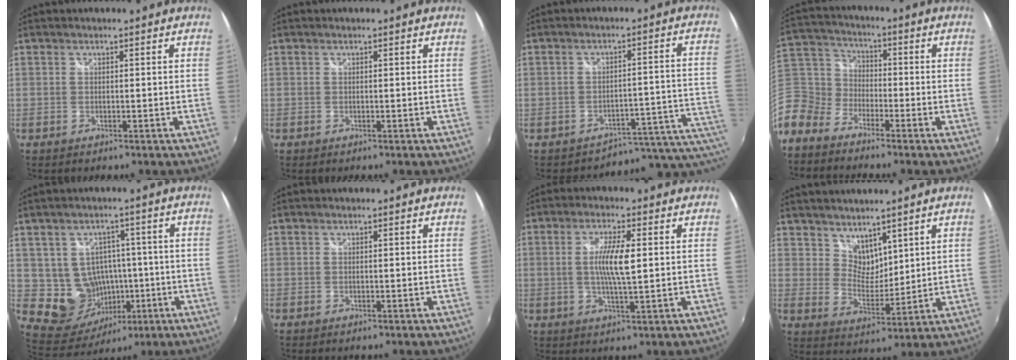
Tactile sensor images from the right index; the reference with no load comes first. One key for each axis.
{"total": 0.0}
{"total": 9.5, "fx": -7.4, "fy": 3.9, "fz": 4.3, "tx": -0.041, "ty": 0.009, "tz": -0.097}
{"total": 13.3, "fx": -8.4, "fy": 9.4, "fz": 4.2, "tx": -0.143, "ty": 0.021, "tz": -0.189}
{"total": 11.0, "fx": -0.7, "fy": 10.5, "fz": 3.3, "tx": -0.081, "ty": 0.015, "tz": 0.017}
{"total": 0.0}
{"total": 7.0, "fx": 0.6, "fy": 1.0, "fz": 6.9, "tx": -0.127, "ty": -0.002, "tz": 0.010}
{"total": 6.2, "fx": 4.8, "fy": 3.4, "fz": 1.9, "tx": -0.022, "ty": -0.001, "tz": 0.093}